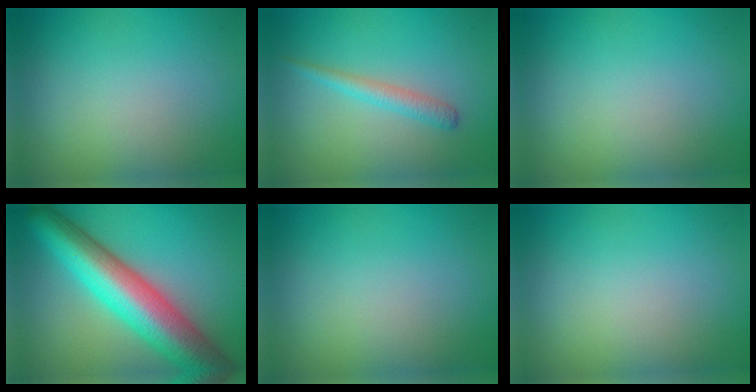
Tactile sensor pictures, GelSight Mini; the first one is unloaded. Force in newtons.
{"total": 1.8, "press": 1.8, "slide": 0.0}
{"total": 0.0}
{"total": 11.5, "press": 11.5, "slide": 0.3}
{"total": 0.0}
{"total": 0.0}